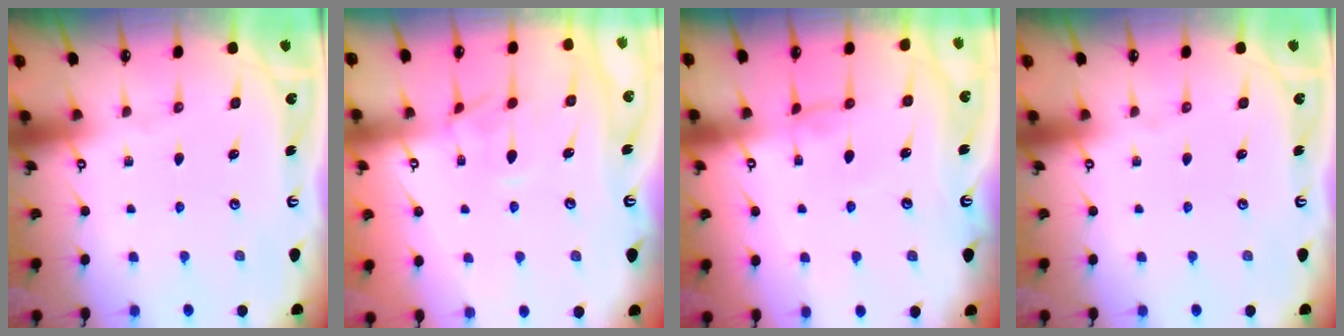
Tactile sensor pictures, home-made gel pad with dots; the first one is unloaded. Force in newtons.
{"total": 1.2, "press": 0.9, "slide": 0.8}
{"total": 0.7, "press": 0.6, "slide": 0.4}
{"total": 0.0}